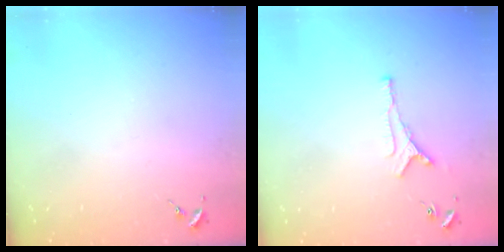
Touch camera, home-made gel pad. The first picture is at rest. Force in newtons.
{"total": 5.1, "press": 5.1, "slide": 0.7}